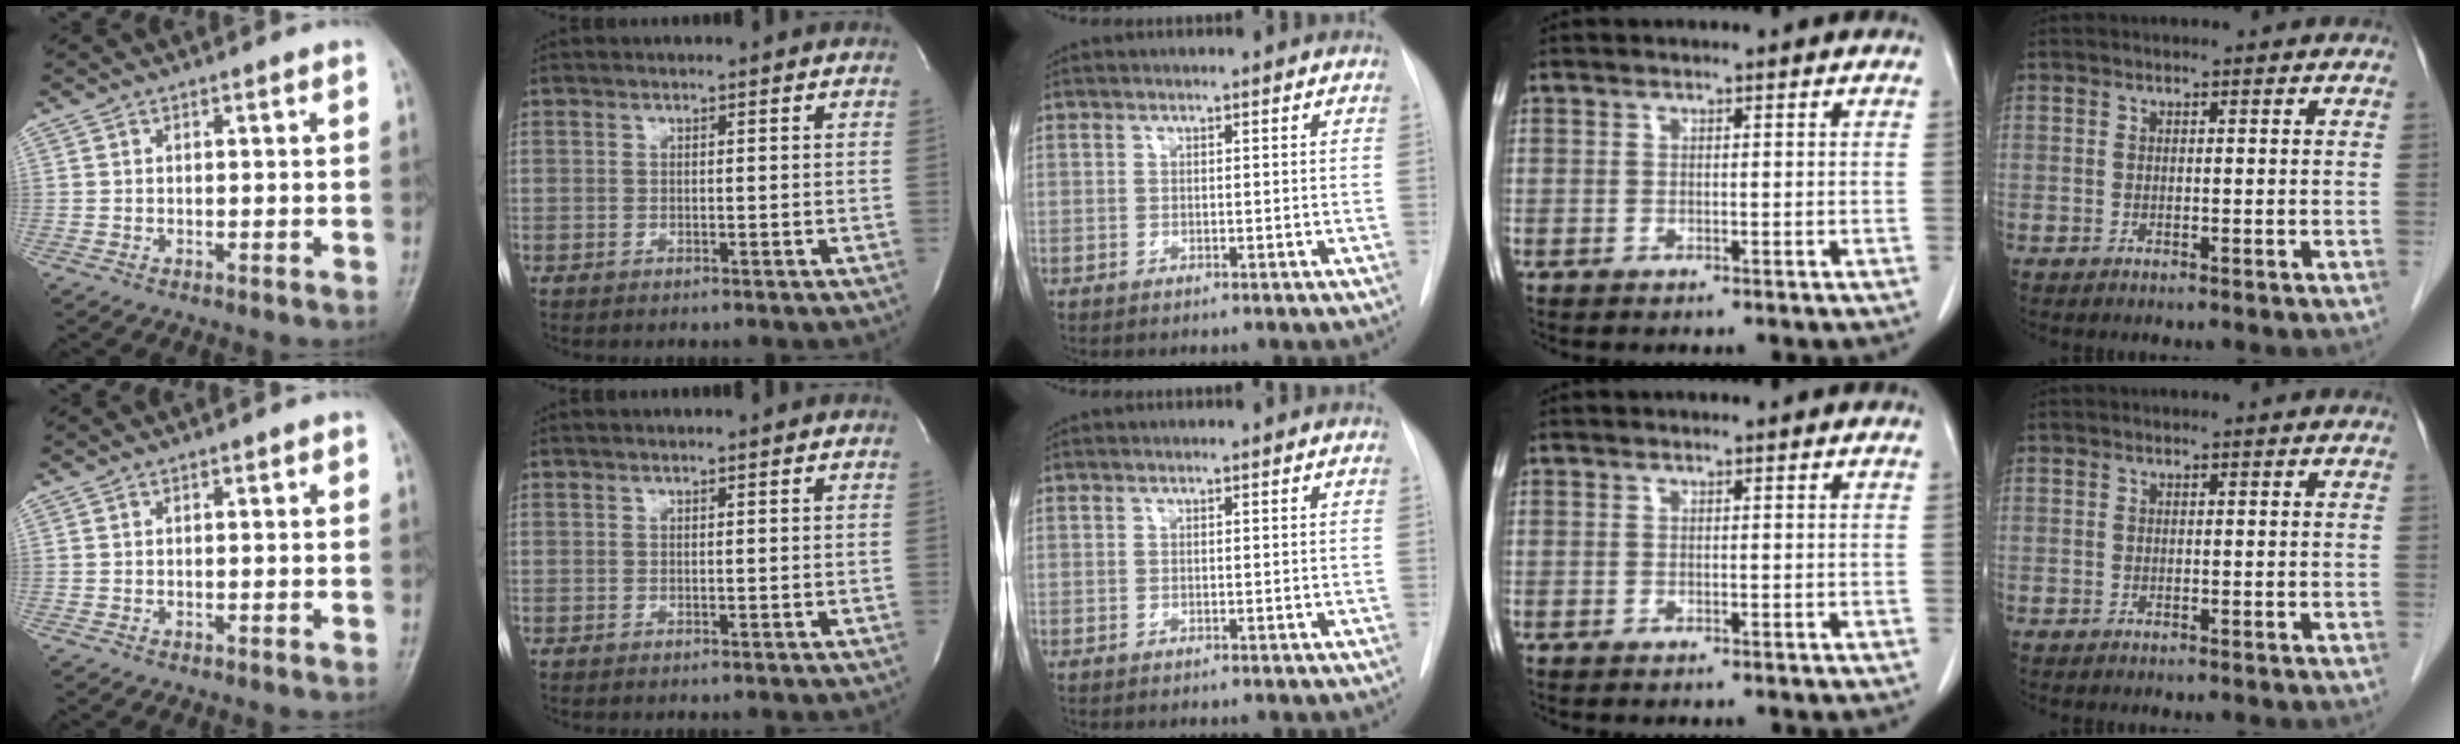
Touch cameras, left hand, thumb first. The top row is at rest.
{"index": {"total": 0.6, "force": [0.6, 0.0, 0.2], "torque": [-0.008, 0.002, 0.008]}}